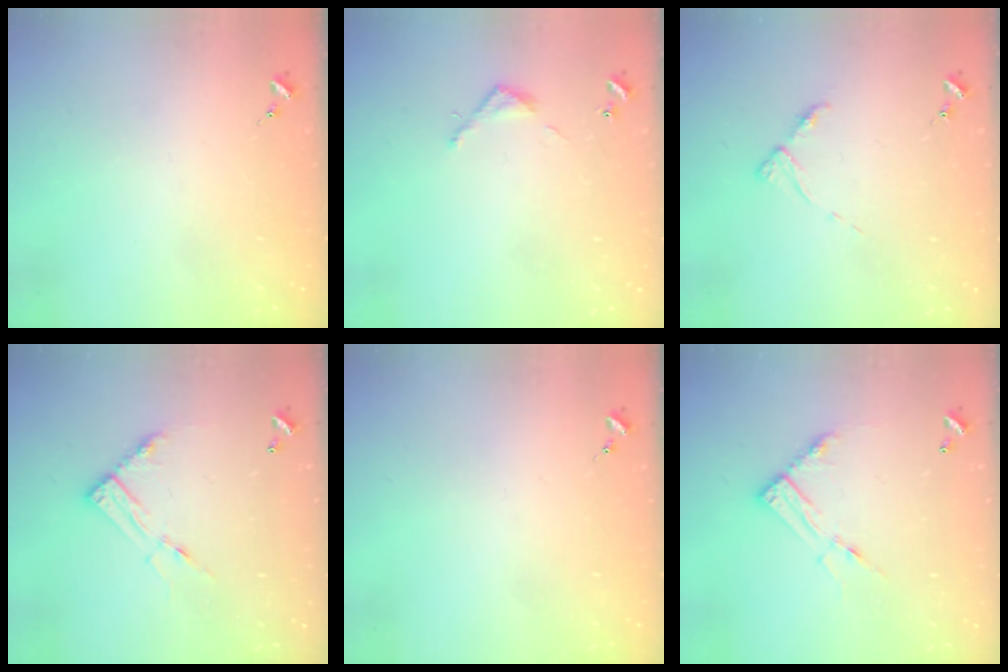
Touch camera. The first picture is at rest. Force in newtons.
{"total": 3.2, "press": 3.2, "slide": 0.2}
{"total": 4.5, "press": 4.5, "slide": 0.5}
{"total": 11.2, "press": 11.2, "slide": 0.9}
{"total": 0.0}
{"total": 11.2, "press": 11.2, "slide": 0.9}